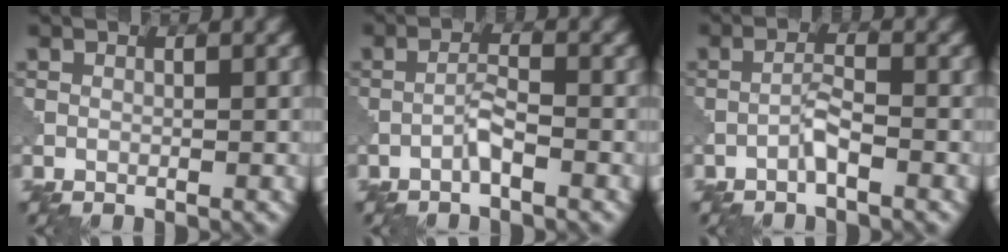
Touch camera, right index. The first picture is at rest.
{"total": 1.8, "force": [-1.1, 0.2, 1.4], "torque": [-0.028, 0.008, -0.025]}
{"total": 1.8, "force": [-1.1, 0.2, 1.4], "torque": [-0.029, 0.008, -0.026]}